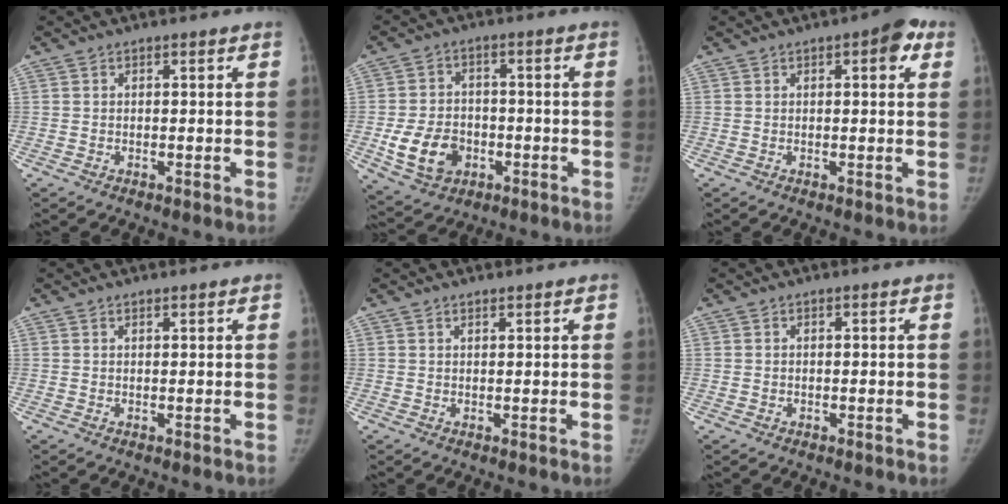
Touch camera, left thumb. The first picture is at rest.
{"total": 10.2, "force": [-2.9, 7.9, 5.8], "torque": [-0.083, 0.011, -0.043]}
{"total": 5.0, "force": [2.1, 1.9, 4.2], "torque": [-0.038, 0.000, 0.017]}
{"total": 0.7, "force": [0.6, 0.2, 0.2], "torque": [-0.007, -0.004, 0.011]}
{"total": 1.0, "force": [0.9, 0.3, 0.4], "torque": [-0.007, -0.006, 0.015]}
{"total": 0.0}